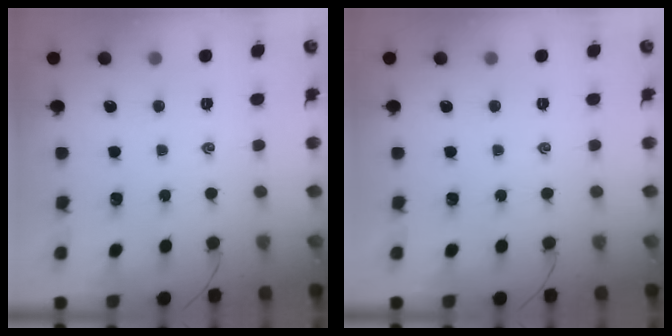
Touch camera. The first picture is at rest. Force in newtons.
{"total": 0.0}